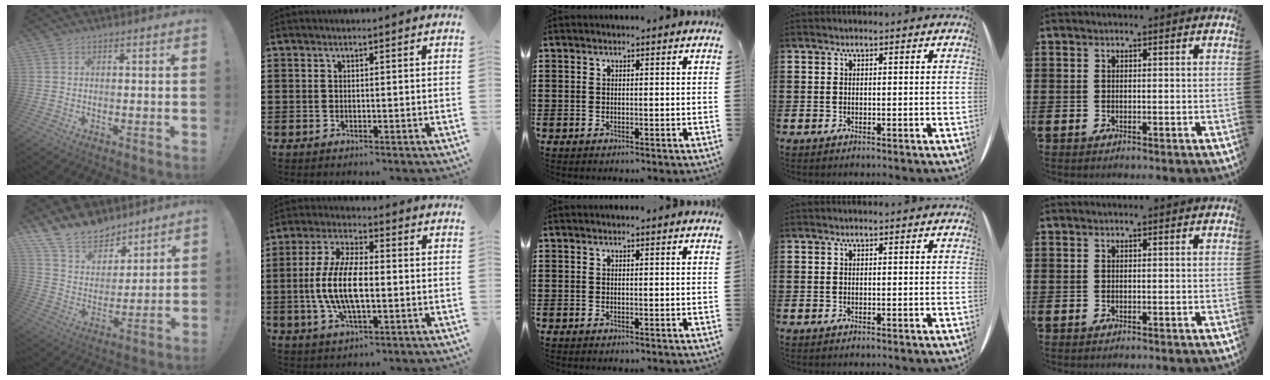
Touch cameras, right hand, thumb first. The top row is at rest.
{"thumb": {"total": 14.8, "force": [12.1, 7.7, 3.8], "torque": [-0.081, -0.093, 0.231]}, "index": {"total": 10.3, "force": [-1.3, 4.1, 9.4], "torque": [-0.210, -0.010, -0.031]}}